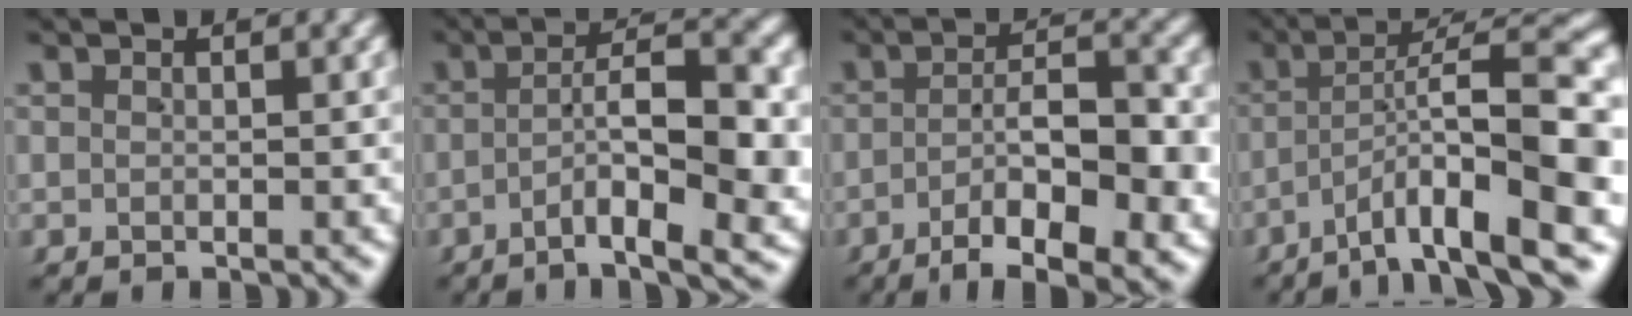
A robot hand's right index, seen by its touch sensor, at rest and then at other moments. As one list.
[{"total": 8.0, "force": [-2.7, 2.1, 7.3], "torque": [-0.101, -0.011, -0.035]}, {"total": 9.9, "force": [-5.7, 3.3, 7.3], "torque": [-0.105, -0.020, -0.076]}, {"total": 11.9, "force": [-3.6, 3.7, 10.7], "torque": [-0.140, 0.006, -0.053]}]